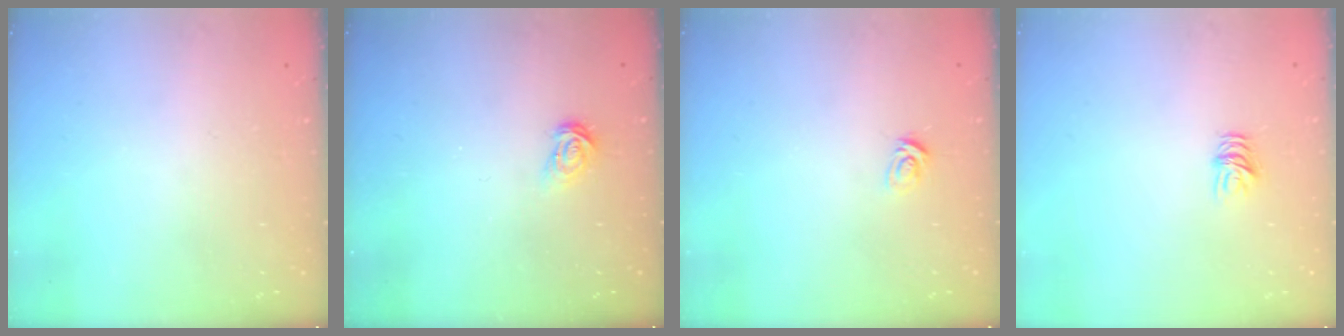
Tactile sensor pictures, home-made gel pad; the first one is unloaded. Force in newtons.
{"total": 3.7, "press": 3.7, "slide": 0.2}
{"total": 3.7, "press": 3.7, "slide": 0.2}
{"total": 4.4, "press": 4.4, "slide": 0.3}